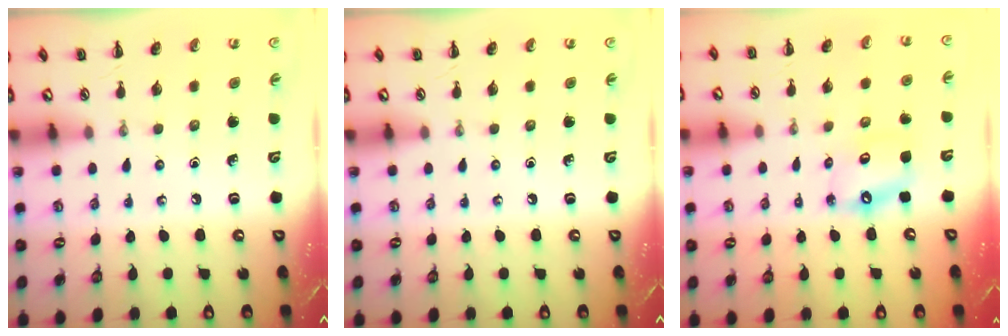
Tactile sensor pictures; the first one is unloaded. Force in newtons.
{"total": 0.0}
{"total": 8.9, "press": 8.6, "slide": 2.1}